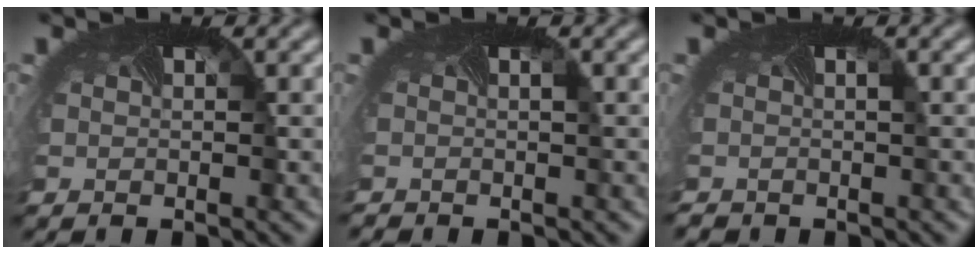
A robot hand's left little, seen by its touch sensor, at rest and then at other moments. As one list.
[{"total": 0.8, "force": [-0.7, -0.1, 0.4], "torque": [-0.005, -0.007, -0.011]}, {"total": 1.2, "force": [-1.1, 0.4, 0.5], "torque": [-0.003, -0.010, -0.017]}]